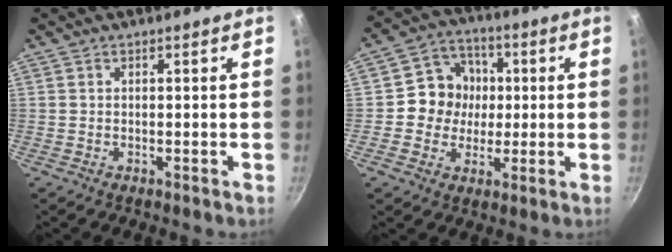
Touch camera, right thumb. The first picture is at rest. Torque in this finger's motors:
{"motor_torque": [0.85, 1.26, 0.42, 0.09, -0.01]}